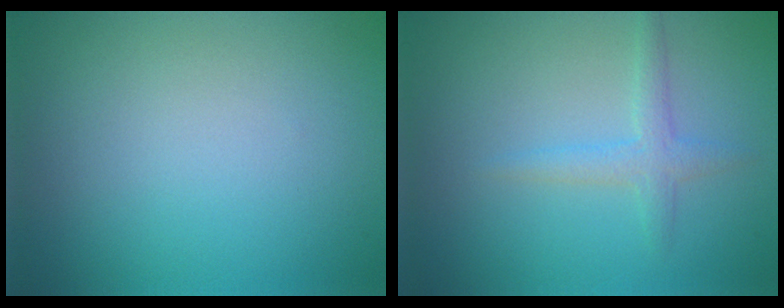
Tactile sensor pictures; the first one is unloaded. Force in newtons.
{"total": 1.8, "press": 1.8, "slide": 0.1}